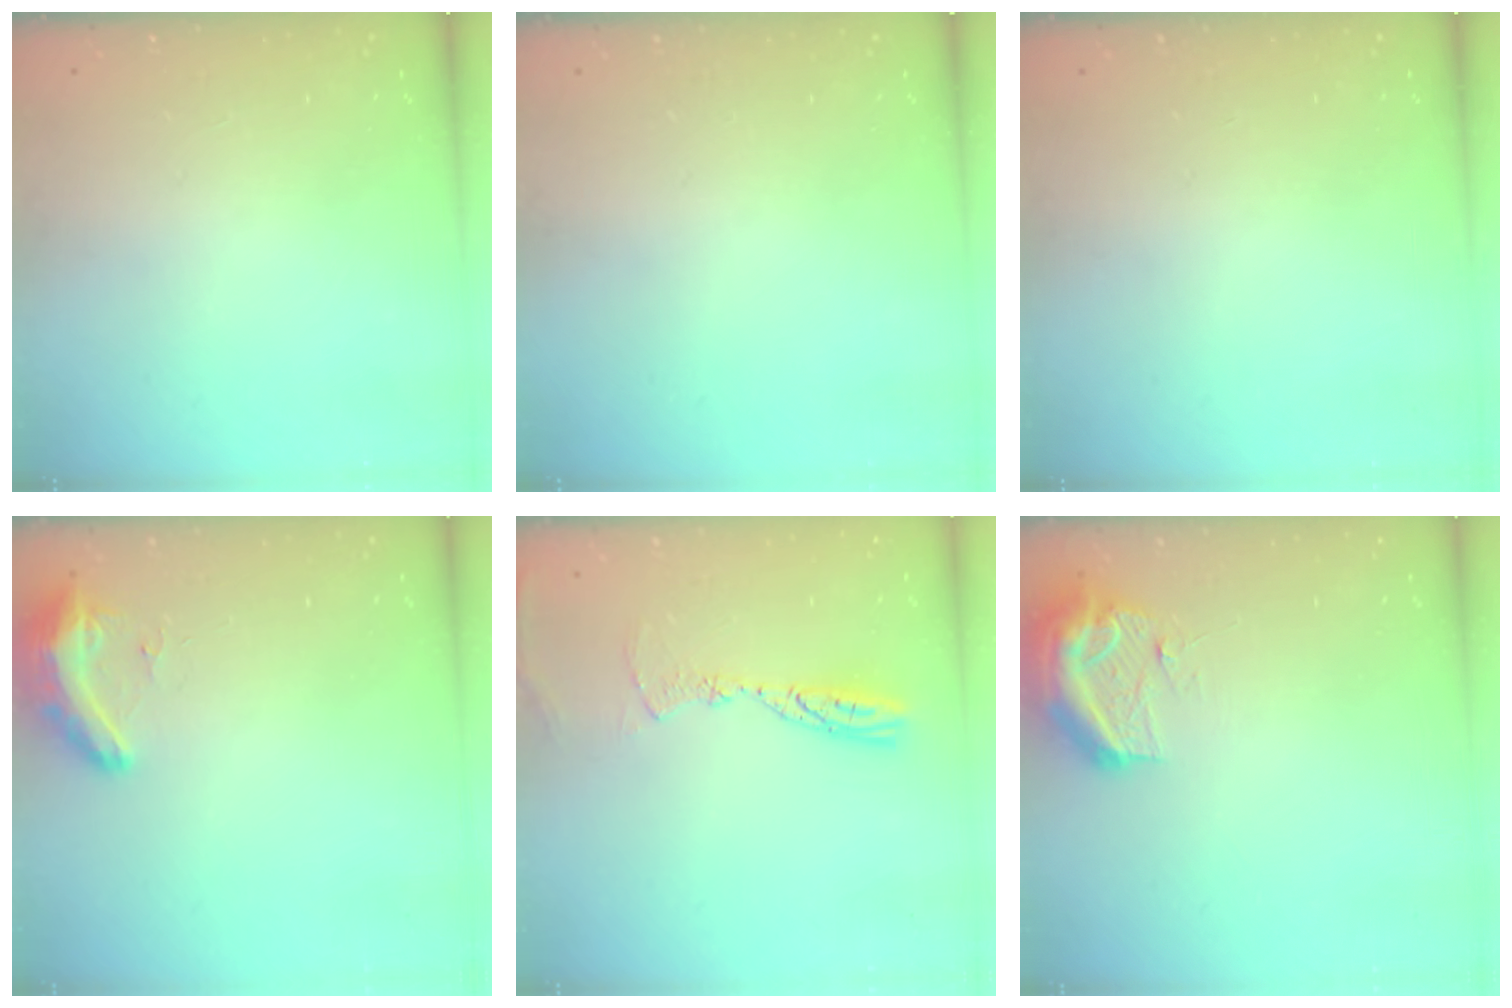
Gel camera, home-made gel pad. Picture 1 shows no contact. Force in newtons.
{"total": 0.0}
{"total": 0.0}
{"total": 10.2, "press": 9.3, "slide": 4.2}
{"total": 9.3, "press": 9.3, "slide": 0.9}
{"total": 11.7, "press": 11.7, "slide": 1.3}